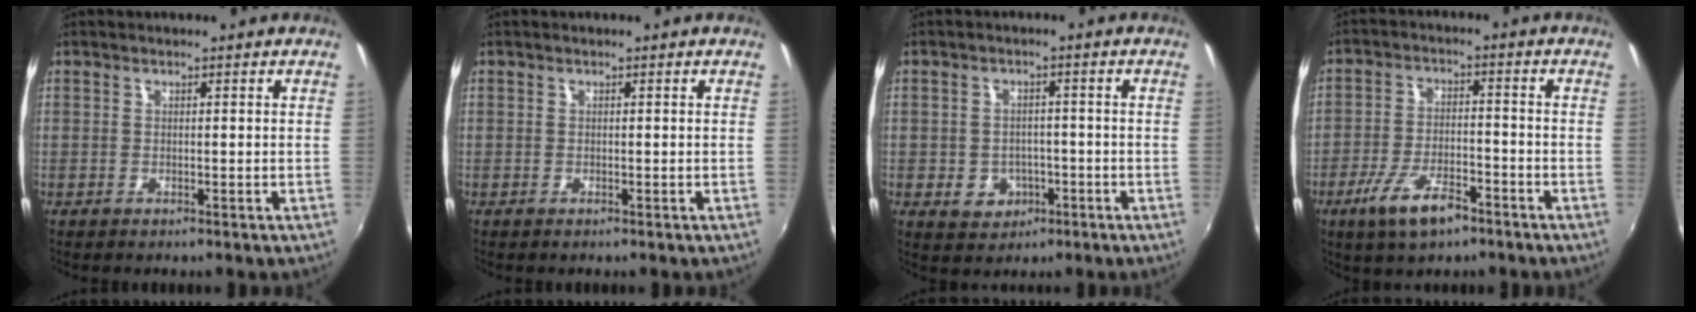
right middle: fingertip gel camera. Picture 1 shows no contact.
{"total": 0.0}
{"total": 5.5, "force": [-2.0, 4.8, 1.9], "torque": [-0.049, 0.007, -0.016]}
{"total": 9.5, "force": [-6.0, 3.3, 6.6], "torque": [-0.145, -0.012, -0.105]}